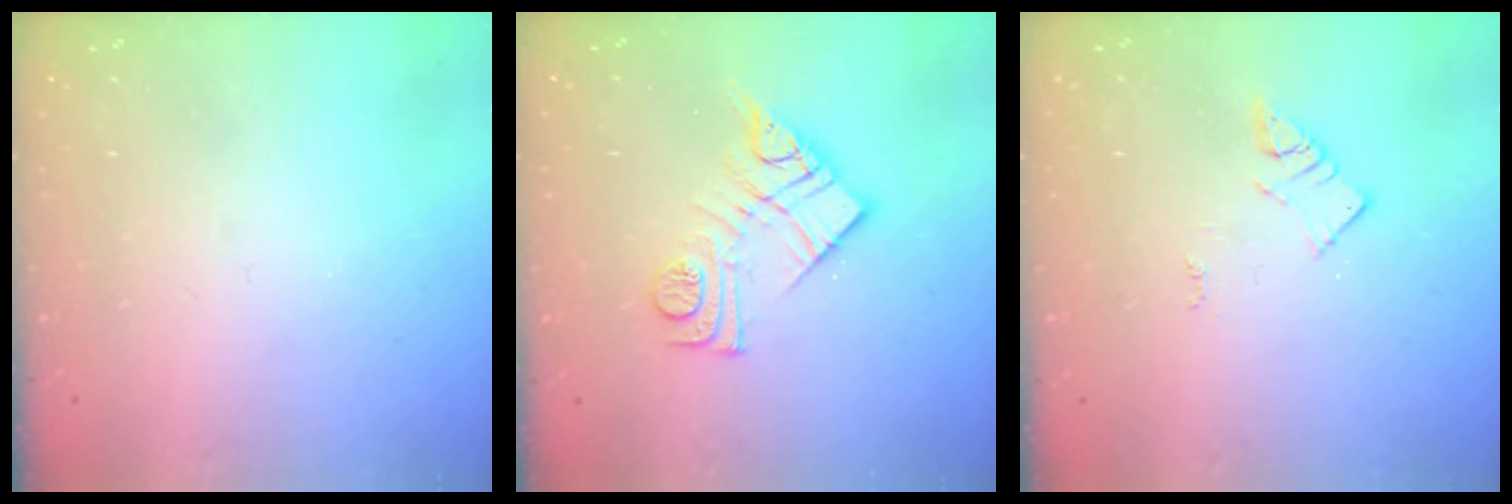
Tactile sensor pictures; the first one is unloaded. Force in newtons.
{"total": 12.8, "press": 12.8, "slide": 0.8}
{"total": 3.4, "press": 3.4, "slide": 0.2}